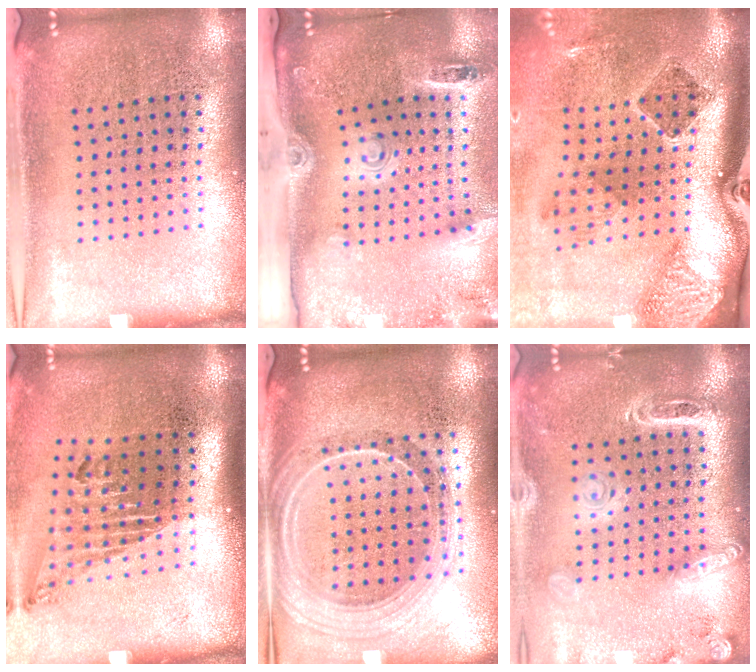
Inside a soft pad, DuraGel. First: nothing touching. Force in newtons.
{"total": 2.9, "press": 2.0, "slide": 2.1}
{"total": 2.5, "press": 1.7, "slide": 1.8}
{"total": 1.7, "press": 1.1, "slide": 1.3}
{"total": 2.4, "press": 2.0, "slide": 1.3}
{"total": 1.9, "press": 1.8, "slide": 0.7}